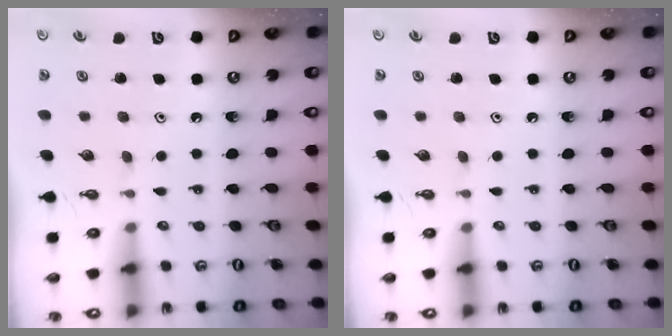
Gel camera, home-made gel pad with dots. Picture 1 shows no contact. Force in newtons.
{"total": 0.0}